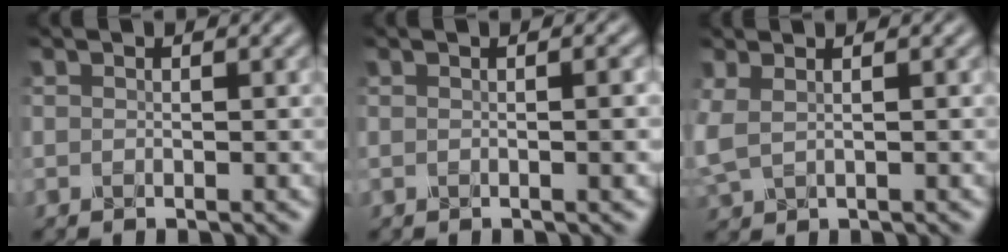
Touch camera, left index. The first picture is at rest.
{"total": 2.3, "force": [0.1, 0.8, 2.2], "torque": [-0.019, 0.004, -0.003]}
{"total": 2.0, "force": [0.8, 0.9, 1.6], "torque": [-0.045, 0.005, 0.019]}